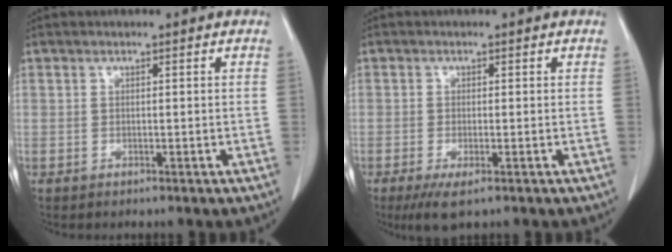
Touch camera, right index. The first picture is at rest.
{"total": 3.8, "force": [-2.1, 0.9, 3.1], "torque": [-0.057, -0.011, -0.031]}